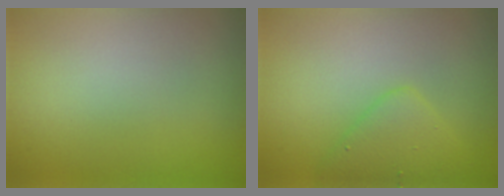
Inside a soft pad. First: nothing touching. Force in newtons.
{"total": 2.8, "press": 2.8, "slide": 0.1}